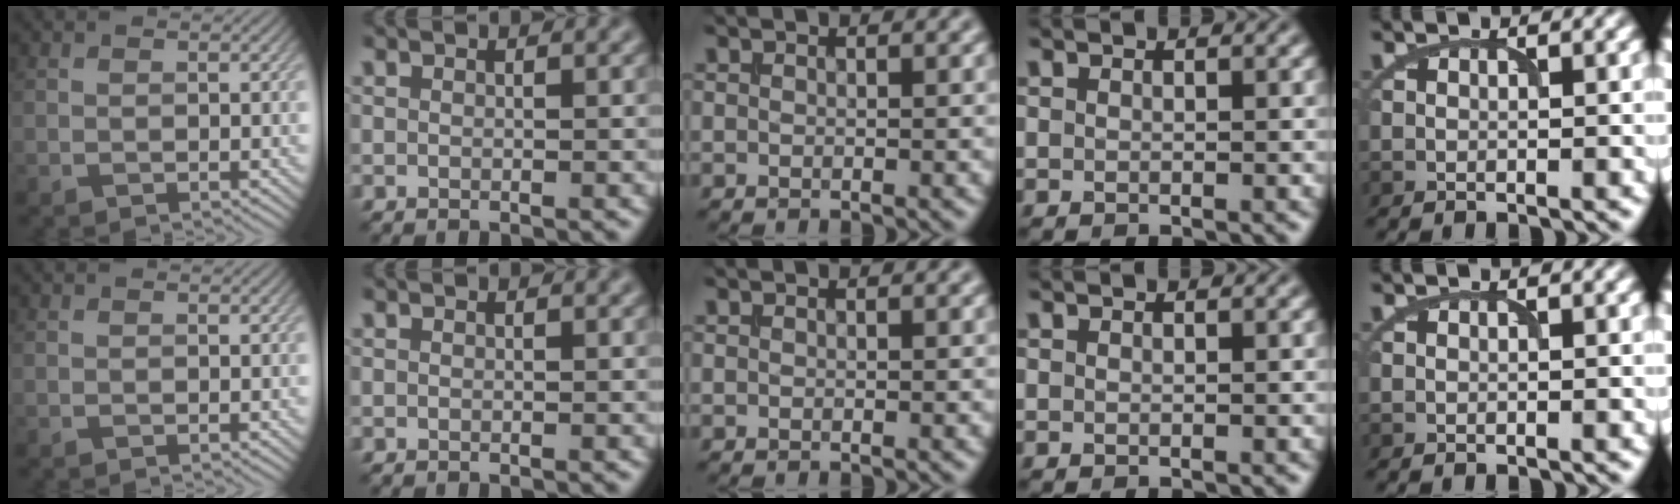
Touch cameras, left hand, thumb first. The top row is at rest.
{}